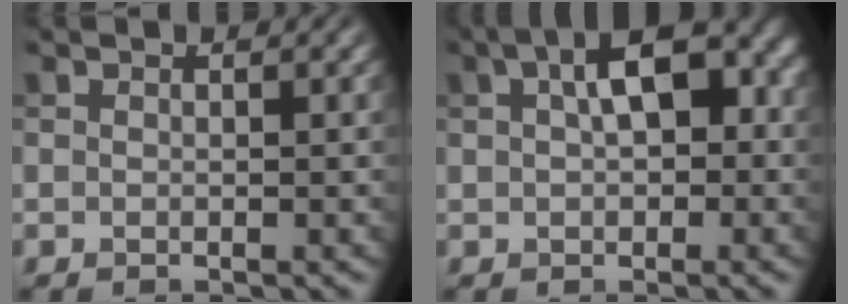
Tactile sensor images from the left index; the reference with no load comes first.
{"total": 6.7, "force": [1.7, 3.3, 5.6], "torque": [-0.085, 0.019, 0.023]}